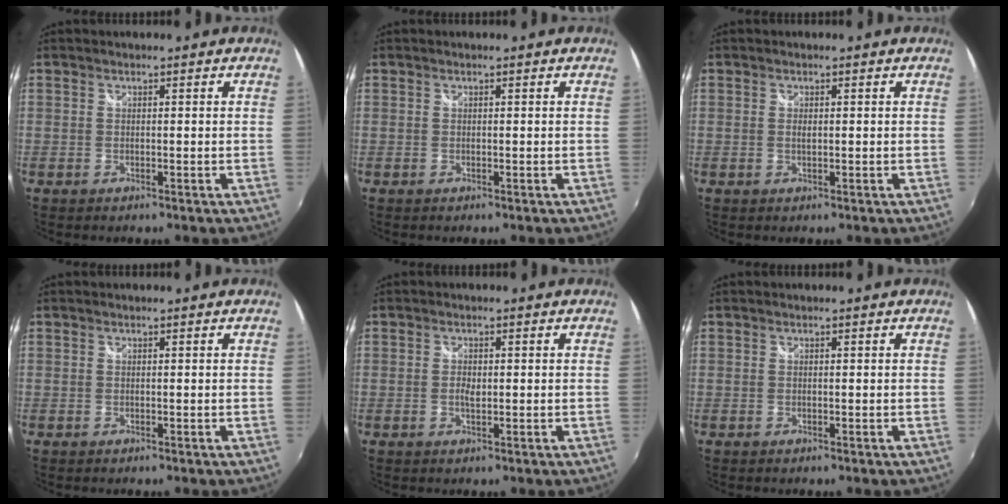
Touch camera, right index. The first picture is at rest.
{"total": 0.0}
{"total": 0.8, "force": [0.1, 0.4, 0.7], "torque": [-0.013, -0.001, 0.000]}
{"total": 0.0}
{"total": 1.6, "force": [-0.1, 0.9, 1.3], "torque": [-0.025, 0.001, -0.004]}
{"total": 0.0}